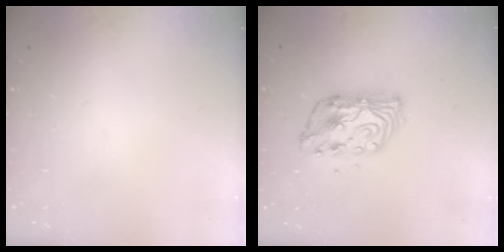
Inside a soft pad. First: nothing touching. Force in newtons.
{"total": 9.8, "press": 9.8, "slide": 0.7}